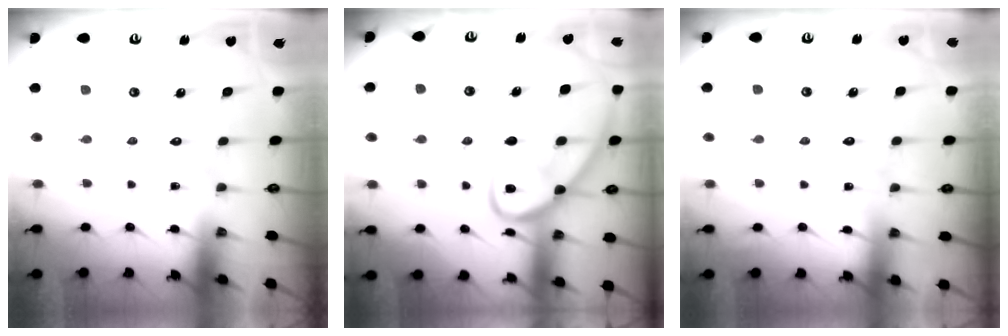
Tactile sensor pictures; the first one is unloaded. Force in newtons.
{"total": 15.6, "press": 15.6, "slide": 1.3}
{"total": 2.6, "press": 2.6, "slide": 0.2}